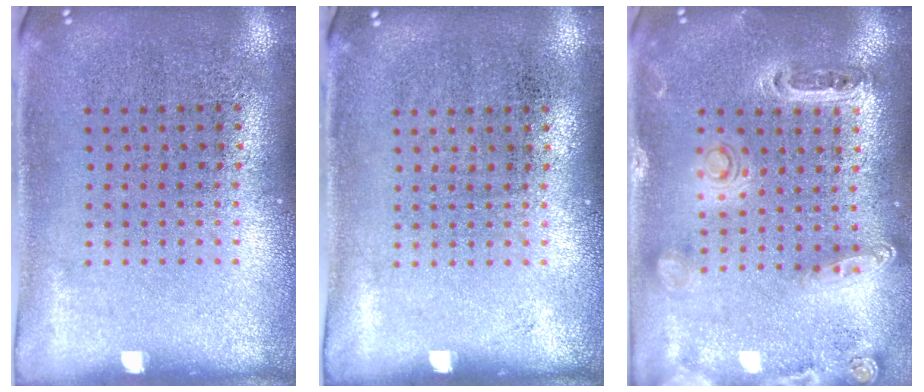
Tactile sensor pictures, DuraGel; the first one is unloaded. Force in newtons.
{"total": 0.0}
{"total": 1.3, "press": 1.3, "slide": 0.3}